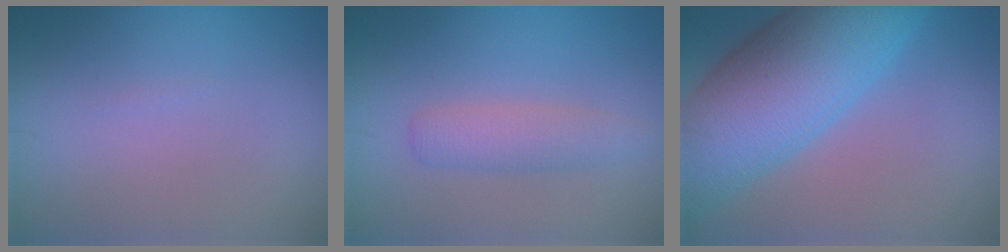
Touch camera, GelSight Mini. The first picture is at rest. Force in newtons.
{"total": 2.5, "press": 2.5, "slide": 0.0}
{"total": 10.8, "press": 10.8, "slide": 0.4}